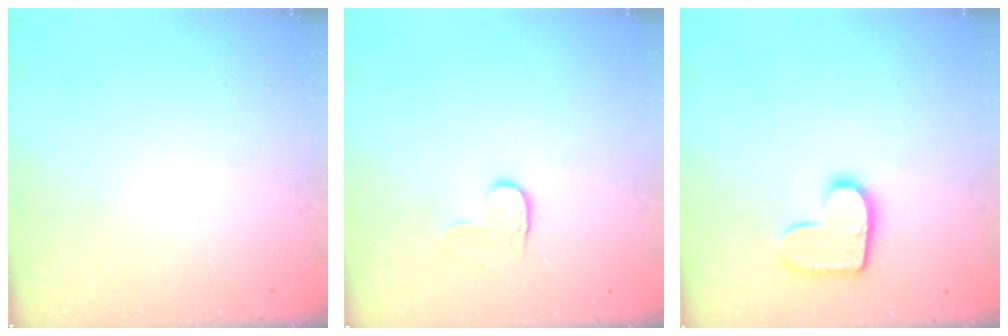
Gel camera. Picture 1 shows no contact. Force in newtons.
{"total": 4.0, "press": 4.0, "slide": 0.5}
{"total": 12.5, "press": 12.5, "slide": 0.7}